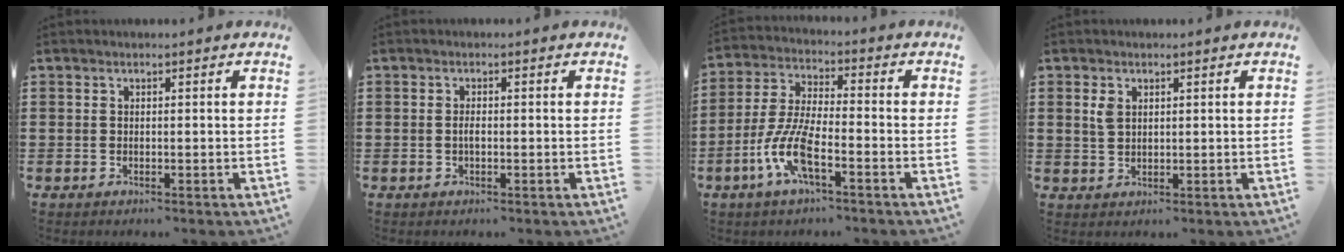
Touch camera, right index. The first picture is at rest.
{"total": 1.3, "force": [-0.4, 0.3, 1.2], "torque": [-0.024, -0.004, -0.007]}
{"total": 8.7, "force": [-4.0, 2.4, 7.4], "torque": [-0.183, -0.013, -0.082]}
{"total": 2.3, "force": [1.0, 1.4, 1.5], "torque": [-0.034, 0.005, 0.018]}